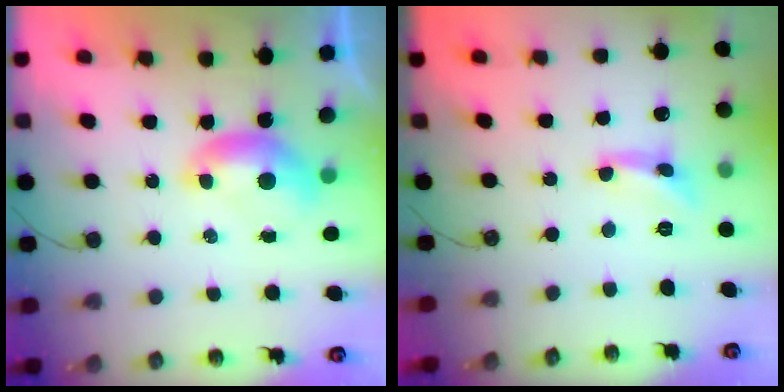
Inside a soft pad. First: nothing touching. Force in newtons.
{"total": 1.3, "press": 1.3, "slide": 0.1}